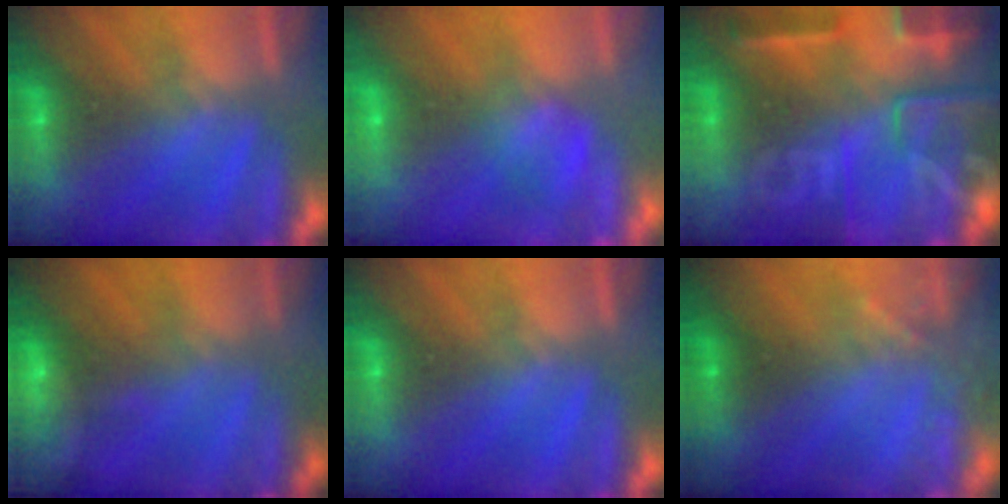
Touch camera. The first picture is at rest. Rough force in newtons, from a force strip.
{"total": 1.6}
{"total": 7.3}
{"total": 4.6}
{"total": 0.0}
{"total": 2.1}